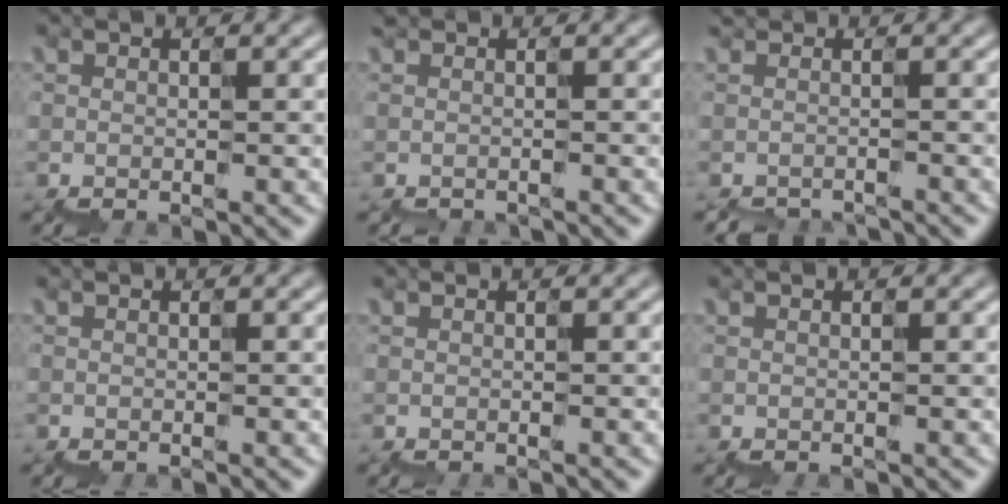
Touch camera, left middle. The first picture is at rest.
{"total": 1.0, "force": [-0.8, -0.1, -0.5], "torque": [0.008, -0.009, -0.008]}
{"total": 2.5, "force": [-2.1, -0.5, -1.1], "torque": [0.005, -0.014, -0.024]}
{"total": 0.0}
{"total": 0.0}
{"total": 0.0}